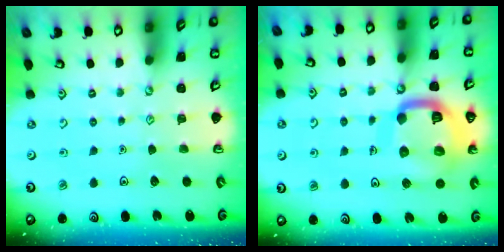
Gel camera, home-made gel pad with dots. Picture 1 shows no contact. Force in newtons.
{"total": 18.2, "press": 18.1, "slide": 2.0}